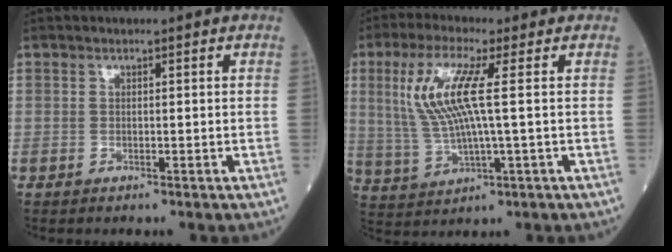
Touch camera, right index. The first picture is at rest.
{"total": 9.7, "force": [2.0, 0.7, 9.5], "torque": [-0.220, 0.008, 0.040]}